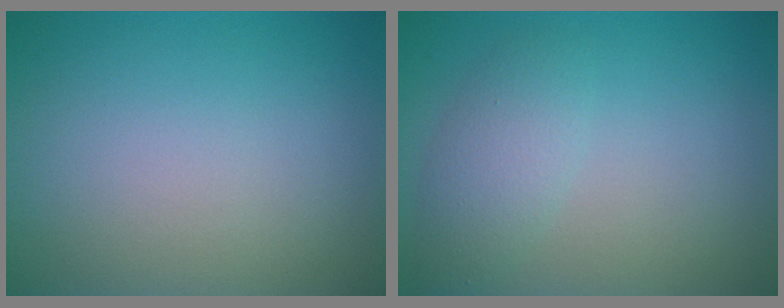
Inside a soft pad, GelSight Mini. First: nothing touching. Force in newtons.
{"total": 2.6, "press": 2.6, "slide": 0.2}